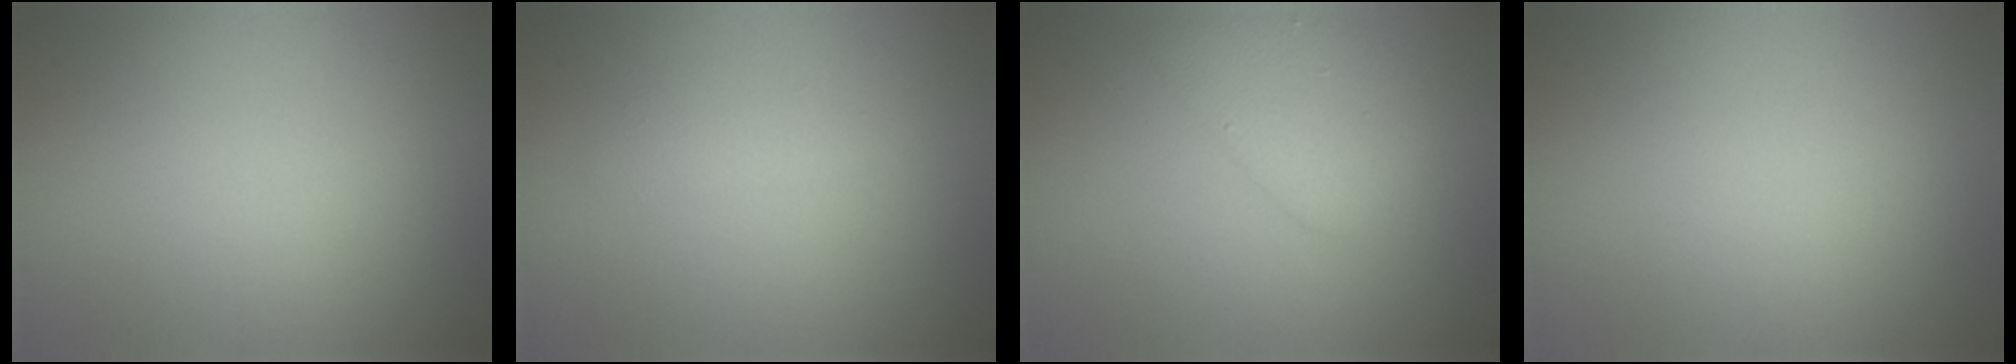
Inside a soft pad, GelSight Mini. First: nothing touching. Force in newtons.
{"total": 1.2, "press": 1.2, "slide": 0.1}
{"total": 2.7, "press": 2.7, "slide": 0.3}
{"total": 0.0}